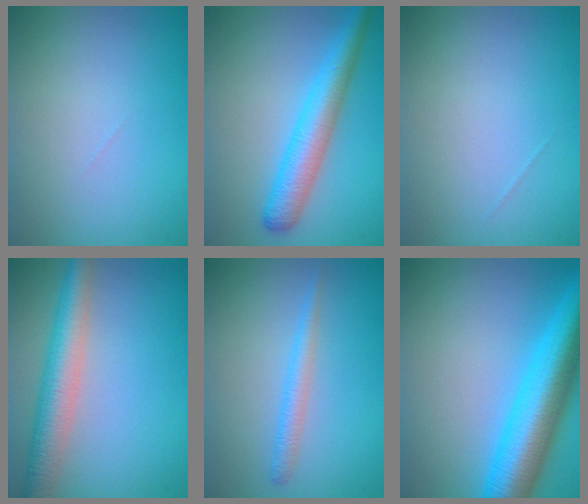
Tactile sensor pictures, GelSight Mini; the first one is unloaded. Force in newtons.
{"total": 4.8, "press": 4.8, "slide": 0.1}
{"total": 0.0}
{"total": 5.5, "press": 5.5, "slide": 0.4}
{"total": 1.7, "press": 1.7, "slide": 0.0}
{"total": 9.7, "press": 9.7, "slide": 0.3}